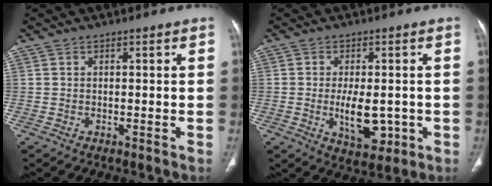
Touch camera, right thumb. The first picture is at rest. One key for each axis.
{"total": 8.5, "fx": -1.5, "fy": 4.3, "fz": 7.2, "tx": -0.102, "ty": -0.008, "tz": -0.013}